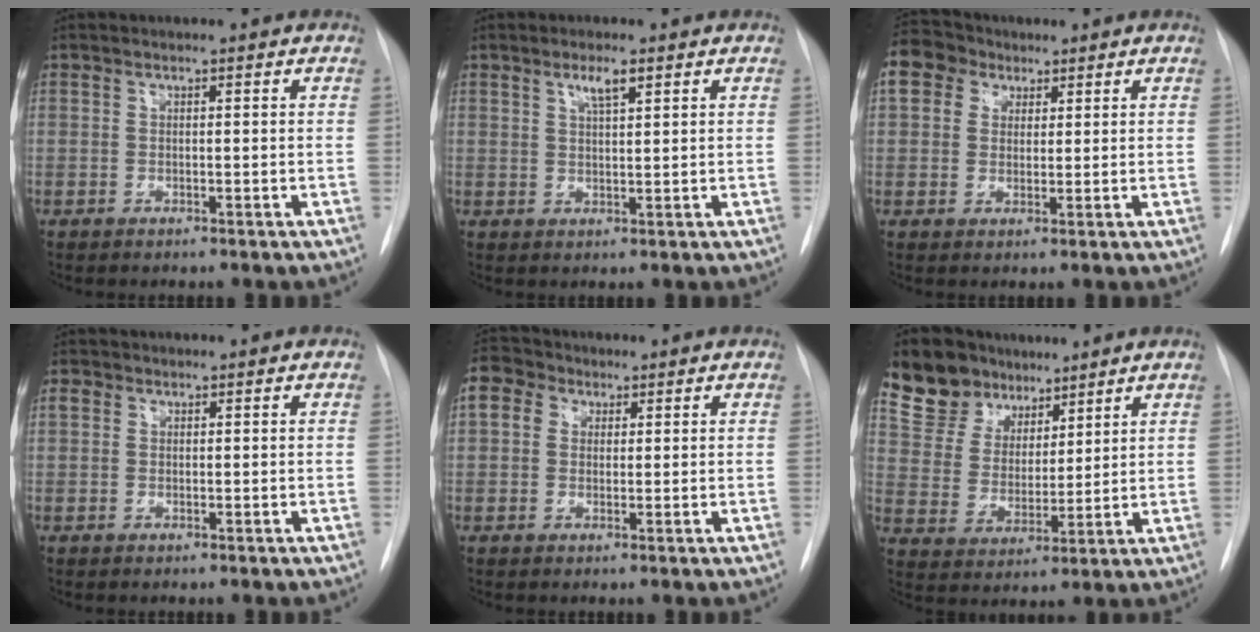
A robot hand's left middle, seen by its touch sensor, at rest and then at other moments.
{"total": 2.9, "force": [1.7, 0.4, 2.3], "torque": [-0.042, 0.001, 0.030]}
{"total": 13.8, "force": [6.6, 10.9, 5.2], "torque": [-0.156, 0.064, 0.125]}
{"total": 1.4, "force": [0.6, 1.2, 0.4], "torque": [-0.005, 0.010, 0.007]}
{"total": 6.8, "force": [2.5, 5.7, 2.8], "torque": [-0.067, 0.032, 0.046]}
{"total": 11.3, "force": [8.3, 7.0, 2.8], "torque": [-0.054, 0.031, 0.156]}